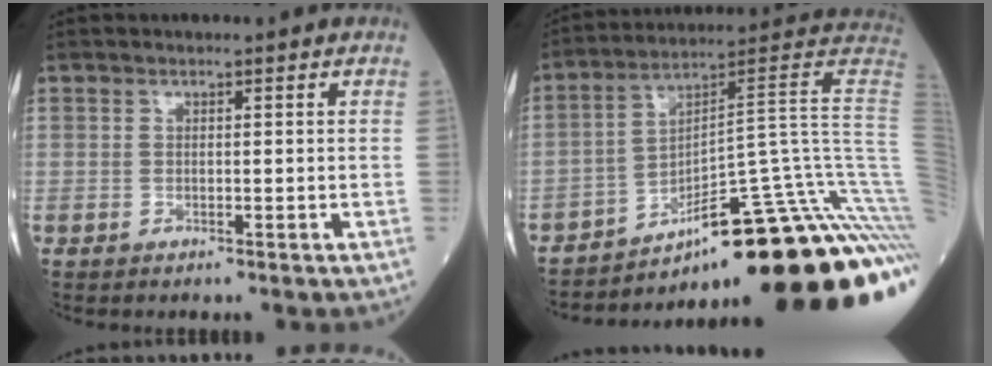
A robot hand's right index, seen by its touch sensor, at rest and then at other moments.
{"total": 32.0, "force": [-18.8, 2.5, 25.8], "torque": [-0.234, 0.015, -0.269]}